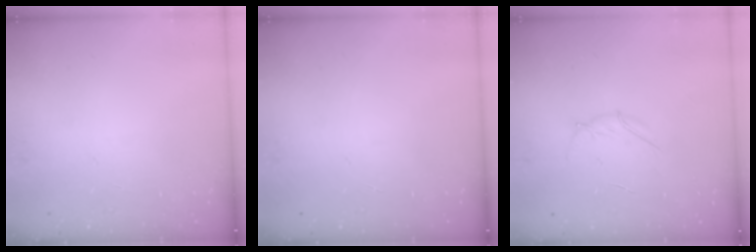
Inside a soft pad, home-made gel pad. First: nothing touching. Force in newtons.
{"total": 0.0}
{"total": 3.8, "press": 3.6, "slide": 1.1}